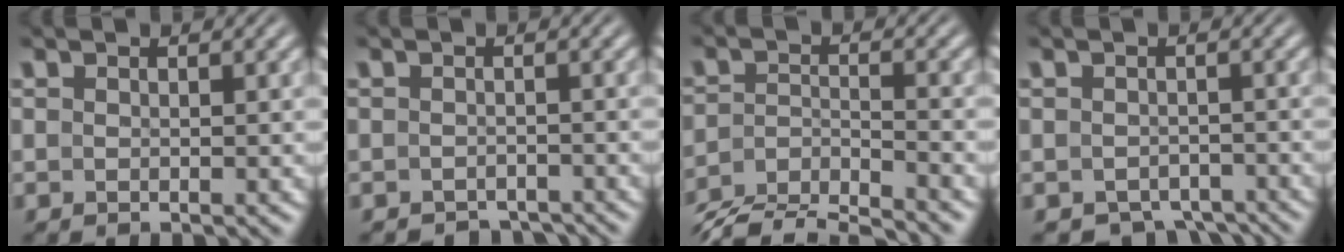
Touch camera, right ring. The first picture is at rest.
{"total": 3.6, "force": [-3.5, 0.7, 0.3], "torque": [-0.001, -0.018, -0.048]}
{"total": 7.6, "force": [-6.5, 3.0, 2.6], "torque": [-0.046, -0.027, -0.102]}
{"total": 6.1, "force": [-5.2, 2.7, 1.5], "torque": [-0.013, -0.024, -0.074]}